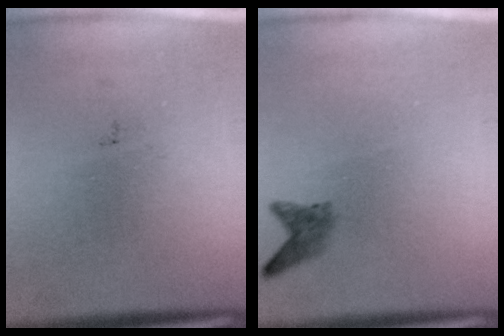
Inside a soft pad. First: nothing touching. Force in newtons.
{"total": 1.6}